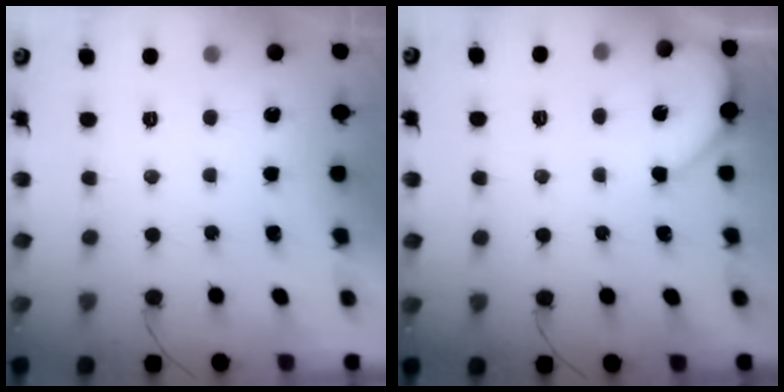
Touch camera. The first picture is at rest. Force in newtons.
{"total": 2.3, "press": 2.2, "slide": 0.4}